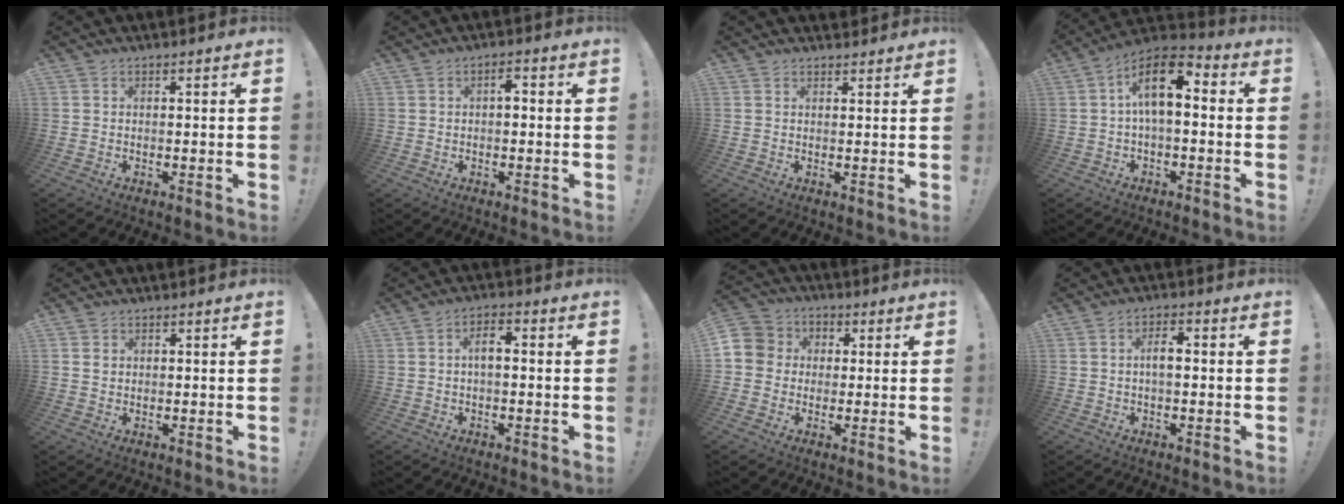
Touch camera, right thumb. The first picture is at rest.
{"total": 2.6, "force": [-0.2, 2.0, 1.7], "torque": [-0.017, 0.001, -0.011]}
{"total": 1.5, "force": [1.4, 0.5, -0.1], "torque": [0.017, -0.009, 0.024]}
{"total": 12.6, "force": [2.1, 6.0, 10.9], "torque": [-0.187, 0.003, 0.033]}
{"total": 1.1, "force": [0.5, 1.0, 0.2], "torque": [0.004, 0.000, 0.008]}
{"total": 4.5, "force": [-0.3, 1.8, 4.1], "torque": [-0.071, 0.011, -0.008]}
{"total": 7.5, "force": [-0.5, 7.2, 2.1], "torque": [-0.042, 0.014, -0.007]}
{"total": 4.4, "force": [-0.1, 1.8, 4.0], "torque": [-0.073, 0.009, -0.005]}